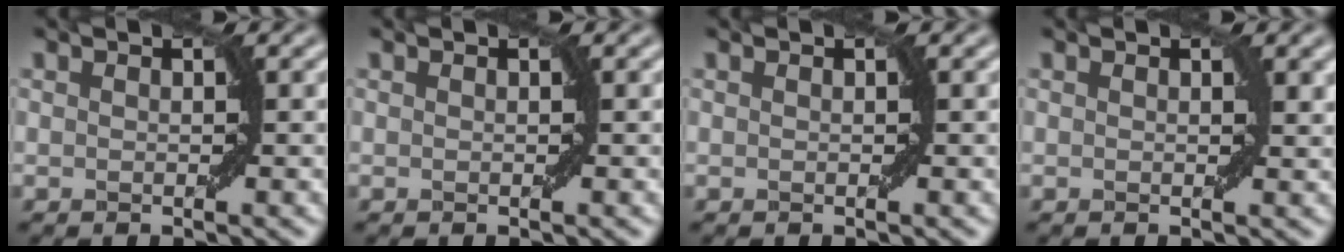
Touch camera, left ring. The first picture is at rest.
{"total": 0.0}
{"total": 0.0}
{"total": 0.7, "force": [0.4, 0.2, 0.6], "torque": [-0.004, -0.004, 0.007]}